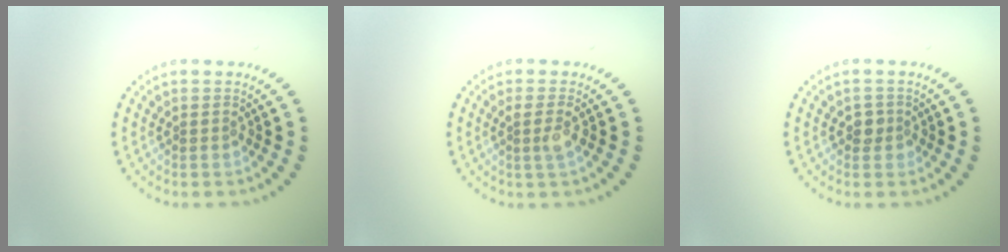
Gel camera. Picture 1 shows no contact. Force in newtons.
{"total": 1.5, "press": 1.3, "slide": 0.8}
{"total": 1.3, "press": 1.1, "slide": 0.6}